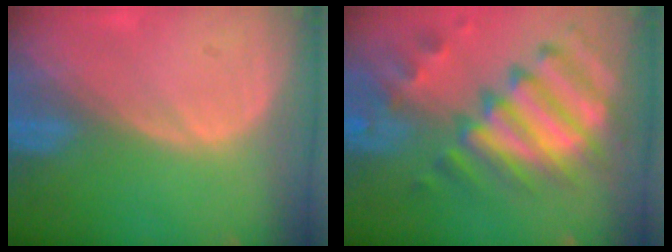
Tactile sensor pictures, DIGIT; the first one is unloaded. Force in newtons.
{"total": 12.0, "press": 10.4, "slide": 6.0}